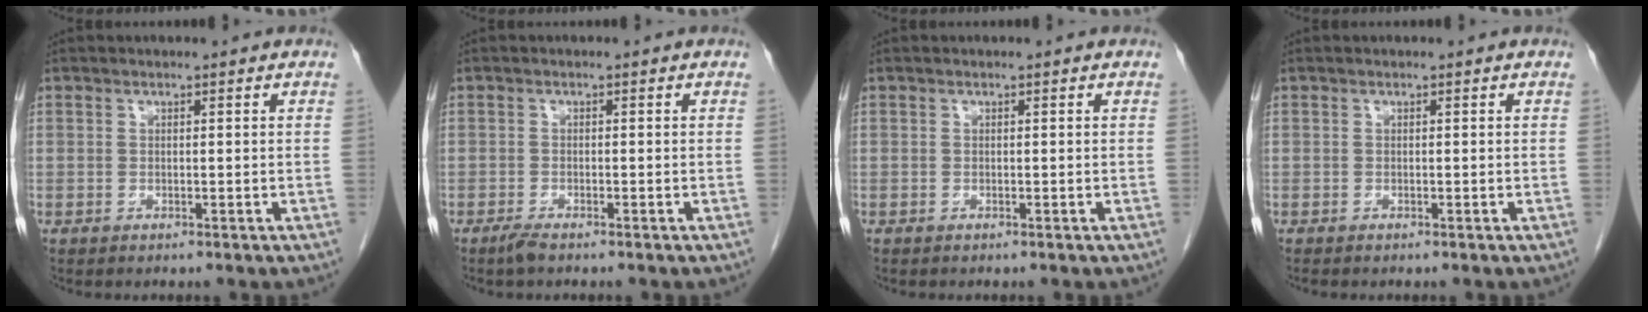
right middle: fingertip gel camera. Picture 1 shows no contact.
{"total": 1.5, "force": [-1.2, 0.1, 0.8], "torque": [-0.026, -0.005, -0.024]}
{"total": 0.0}
{"total": 0.0}